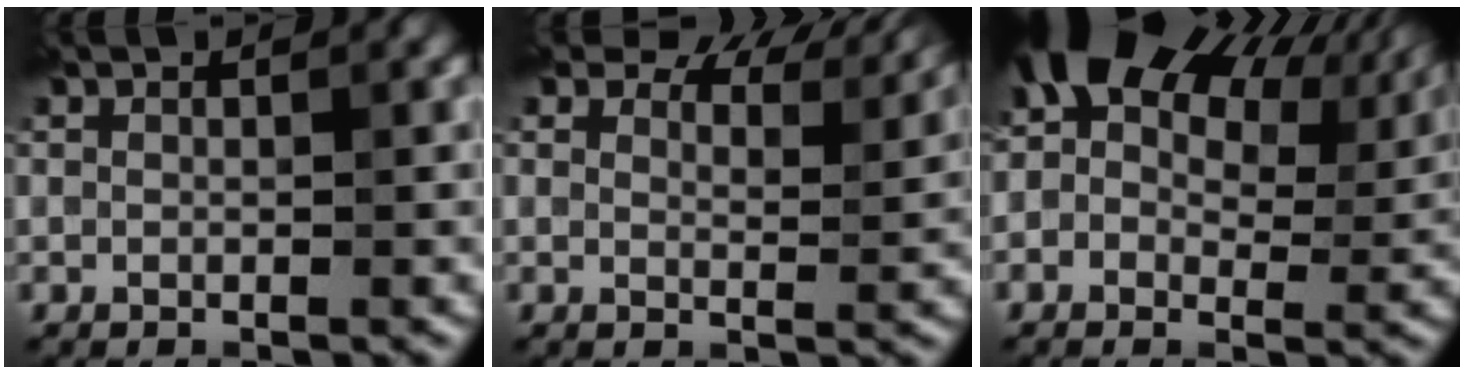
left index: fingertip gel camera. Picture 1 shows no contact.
{"total": 9.2, "force": [7.6, 3.4, 4.0], "torque": [-0.052, 0.007, 0.085]}
{"total": 12.7, "force": [5.5, 7.2, 8.8], "torque": [-0.129, 0.014, 0.085]}